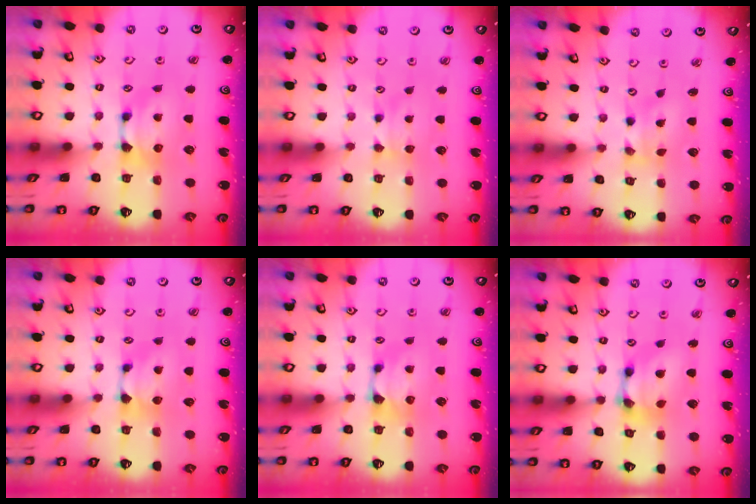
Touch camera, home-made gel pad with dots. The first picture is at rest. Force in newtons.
{"total": 2.1, "press": 2.1, "slide": 0.5}
{"total": 2.6, "press": 2.5, "slide": 0.9}
{"total": 0.8, "press": 0.4, "slide": 0.6}
{"total": 0.0}
{"total": 6.2, "press": 5.7, "slide": 2.5}